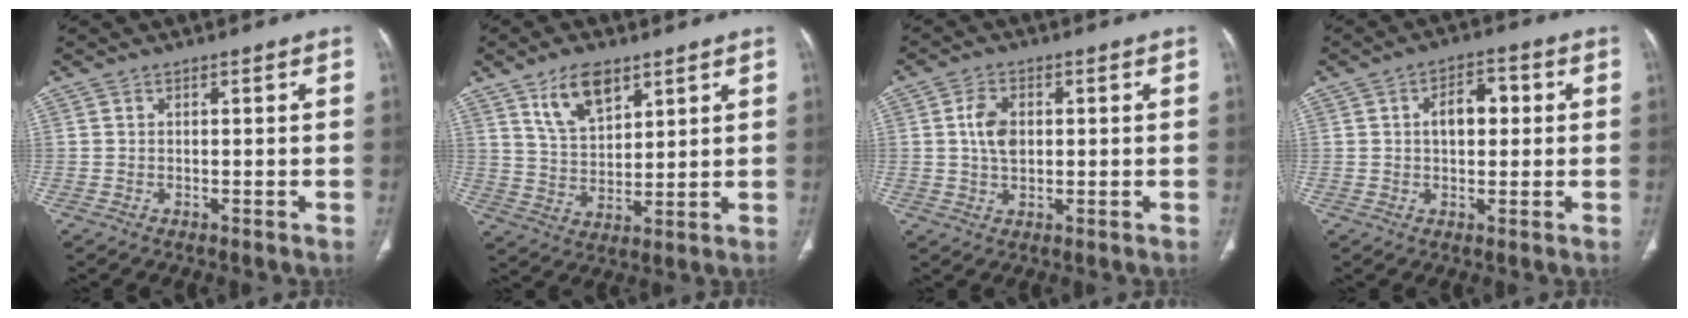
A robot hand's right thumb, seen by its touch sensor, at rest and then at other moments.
{"total": 9.5, "force": [5.8, 4.8, 5.9], "torque": [-0.090, -0.031, 0.114]}
{"total": 5.3, "force": [0.7, 3.4, 4.0], "torque": [-0.073, 0.000, 0.013]}
{"total": 6.4, "force": [0.9, 3.9, 5.0], "torque": [-0.064, 0.015, 0.010]}